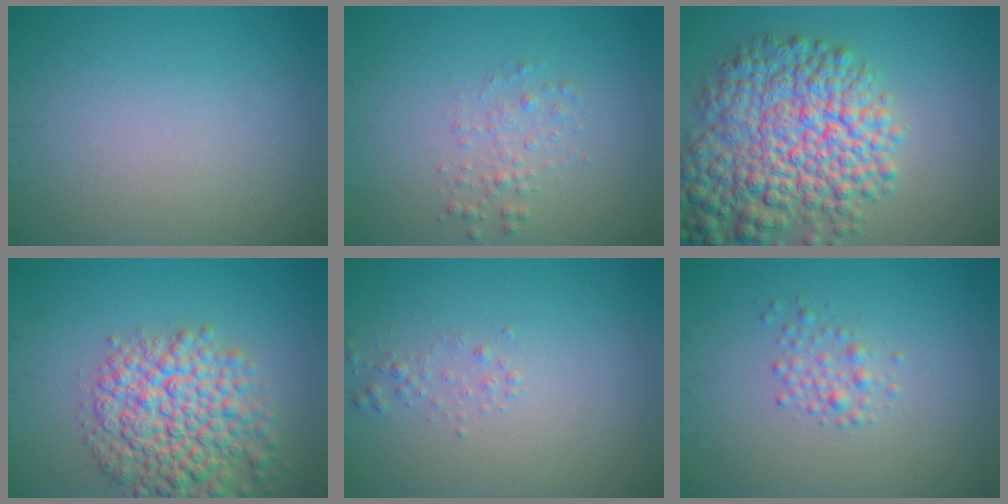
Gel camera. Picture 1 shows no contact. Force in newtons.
{"total": 1.6, "press": 1.6, "slide": 0.1}
{"total": 10.7, "press": 10.7, "slide": 0.4}
{"total": 8.1, "press": 8.1, "slide": 0.3}
{"total": 0.9, "press": 0.9, "slide": 0.0}
{"total": 2.2, "press": 2.2, "slide": 0.1}